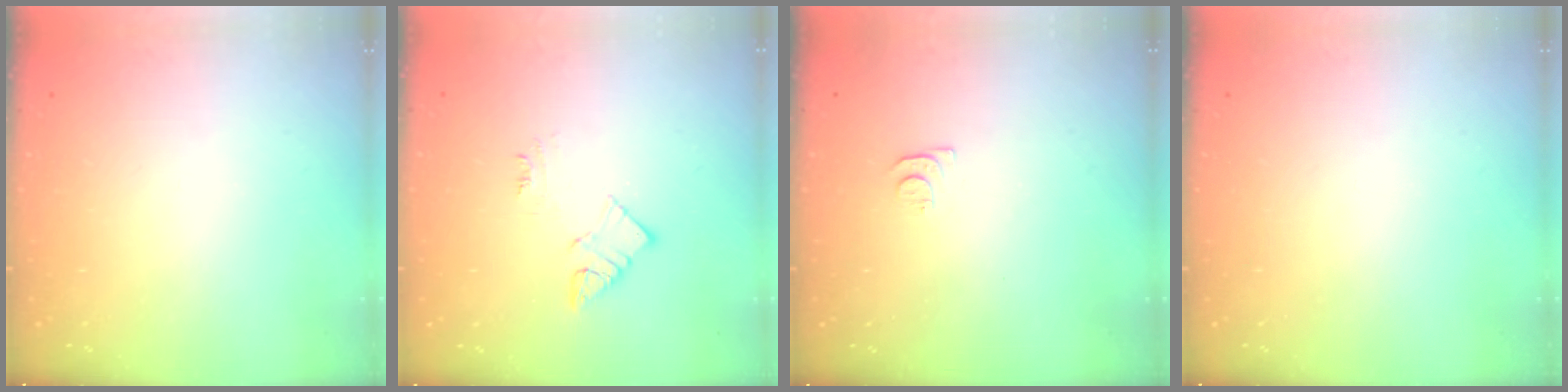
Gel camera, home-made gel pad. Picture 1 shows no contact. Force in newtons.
{"total": 6.9, "press": 6.8, "slide": 0.3}
{"total": 4.6, "press": 4.6, "slide": 0.6}
{"total": 0.0}